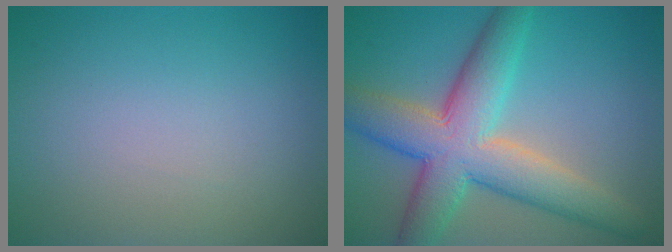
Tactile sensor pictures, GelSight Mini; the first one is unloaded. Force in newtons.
{"total": 9.2, "press": 9.2, "slide": 0.8}